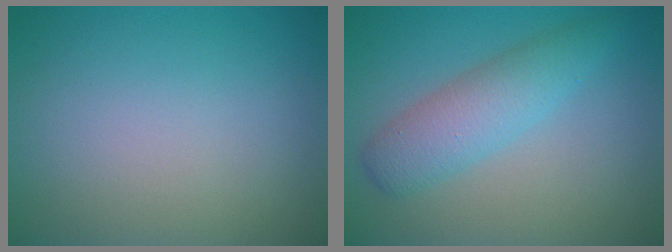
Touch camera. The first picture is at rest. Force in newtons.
{"total": 4.0, "press": 4.0, "slide": 0.0}